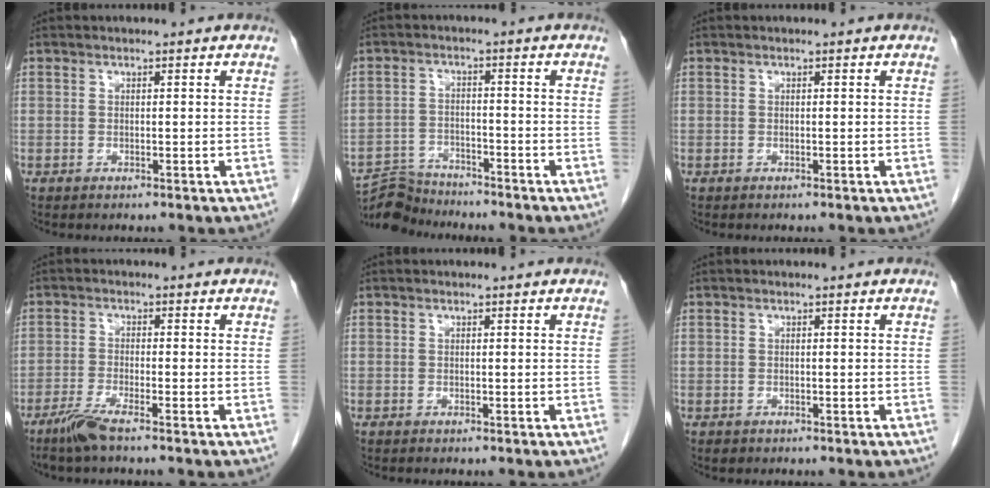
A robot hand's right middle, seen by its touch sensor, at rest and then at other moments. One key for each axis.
{"total": 6.2, "fx": -6.1, "fy": 0.9, "fz": -0.3, "tx": 0.003, "ty": -0.005, "tz": -0.112}
{"total": 0.0}
{"total": 3.7, "fx": -2.8, "fy": -0.1, "fz": 2.3, "tx": -0.056, "ty": -0.009, "tz": -0.061}
{"total": 0.0}
{"total": 0.6, "fx": -0.4, "fy": 0.4, "fz": 0.1, "tx": -0.008, "ty": 0.000, "tz": -0.004}